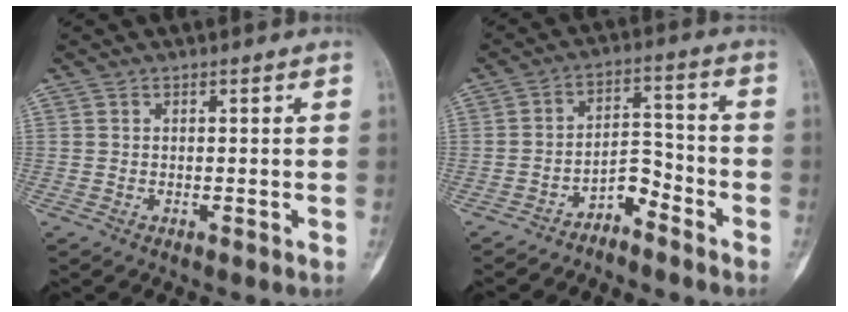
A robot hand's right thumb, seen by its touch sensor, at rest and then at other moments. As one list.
[{"total": 5.3, "force": [-4.4, 2.2, 1.8], "torque": [-0.011, 0.070, -0.080]}]